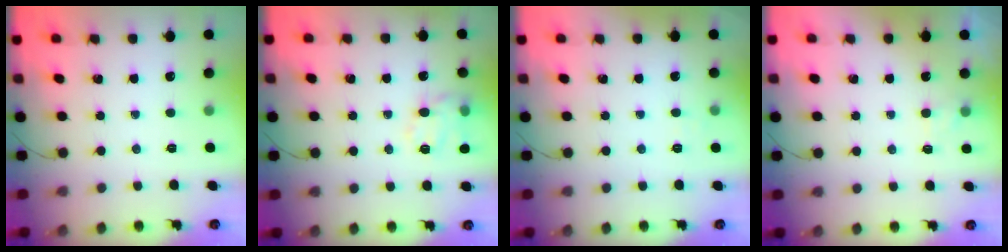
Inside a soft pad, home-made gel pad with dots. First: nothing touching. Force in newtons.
{"total": 13.3, "press": 13.2, "slide": 1.5}
{"total": 3.6, "press": 3.5, "slide": 1.1}
{"total": 1.9, "press": 1.4, "slide": 1.2}